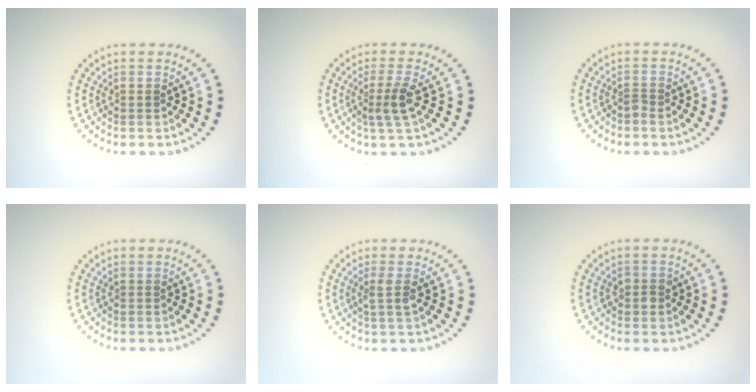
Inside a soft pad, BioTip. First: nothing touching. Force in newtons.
{"total": 2.3, "press": 1.8, "slide": 1.5}
{"total": 0.8, "press": 0.5, "slide": 0.6}
{"total": 0.0}
{"total": 1.4, "press": 1.0, "slide": 1.0}
{"total": 1.3, "press": 1.2, "slide": 0.5}